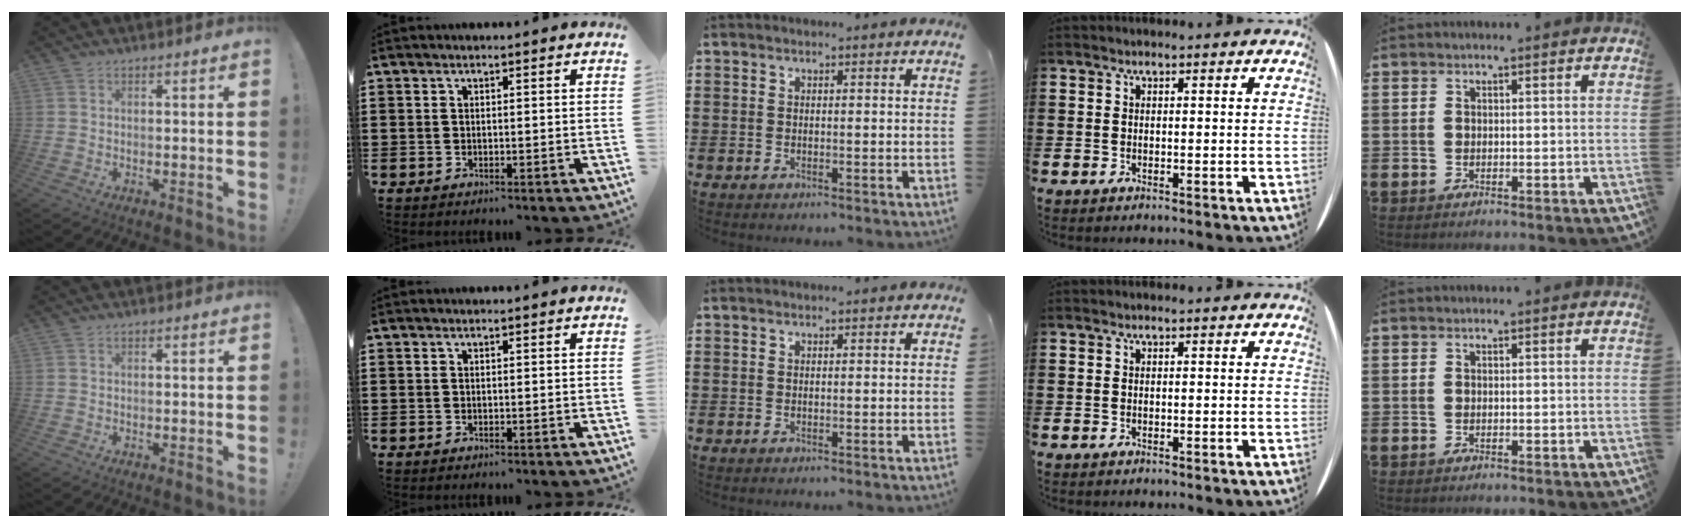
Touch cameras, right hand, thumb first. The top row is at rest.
{}